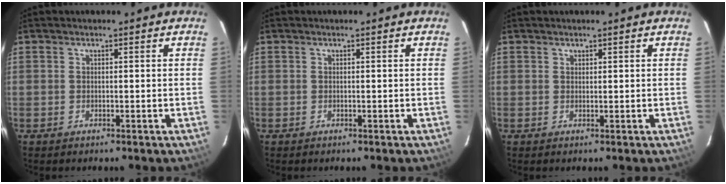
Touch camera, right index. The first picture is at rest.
{"total": 0.0}
{"total": 0.5, "force": [0.4, 0.3, 0.0], "torque": [0.002, 0.001, 0.008]}